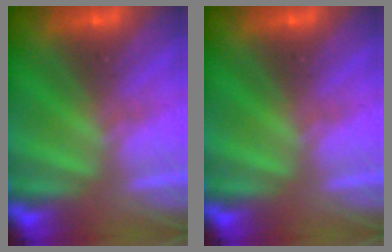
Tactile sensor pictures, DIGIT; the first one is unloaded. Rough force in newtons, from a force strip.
{"total": 0.0}